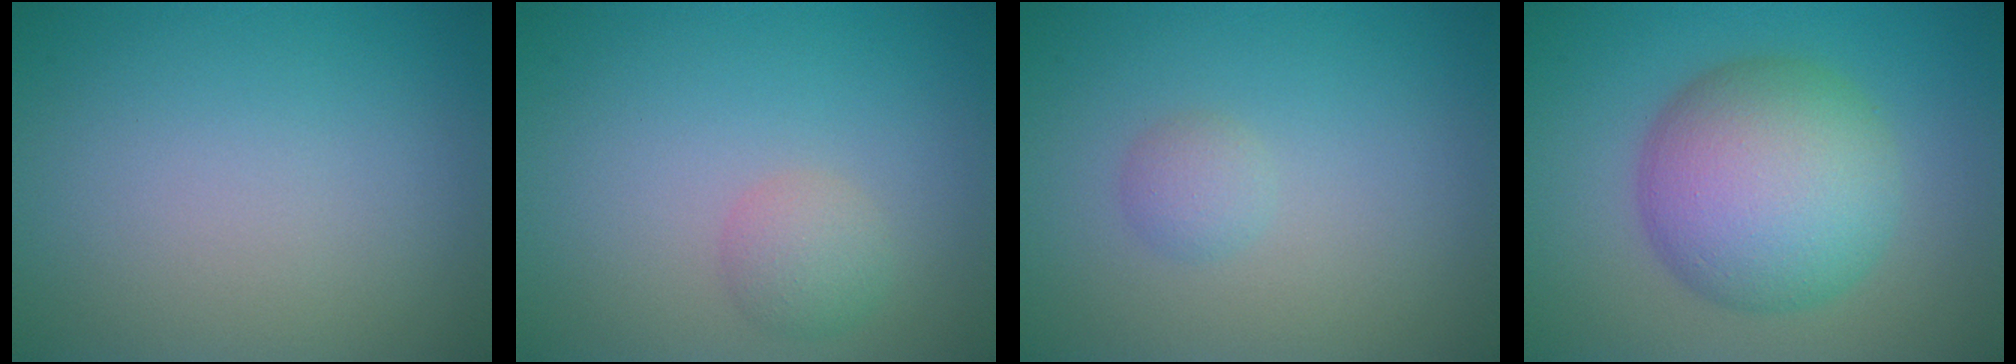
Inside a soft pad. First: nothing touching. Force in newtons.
{"total": 1.9, "press": 1.9, "slide": 0.1}
{"total": 1.2, "press": 1.2, "slide": 0.0}
{"total": 9.2, "press": 9.2, "slide": 0.3}